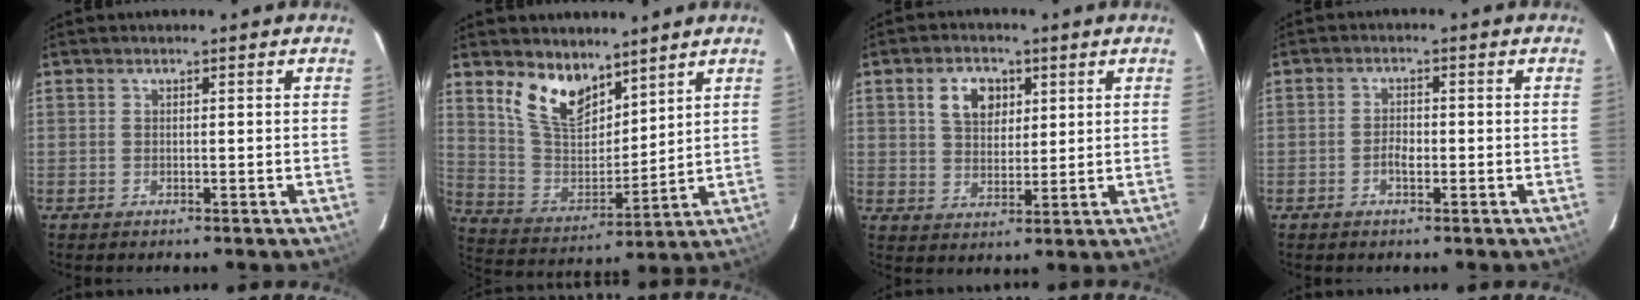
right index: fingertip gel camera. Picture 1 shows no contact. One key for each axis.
{"total": 12.0, "fx": 8.3, "fy": 6.0, "fz": 6.3, "tx": -0.128, "ty": 0.003, "tz": 0.170}
{"total": 6.7, "fx": 2.8, "fy": 4.6, "fz": 4.0, "tx": -0.070, "ty": 0.015, "tz": 0.052}
{"total": 2.0, "fx": -0.9, "fy": 0.9, "fz": 1.6, "tx": -0.033, "ty": 0.004, "tz": -0.017}